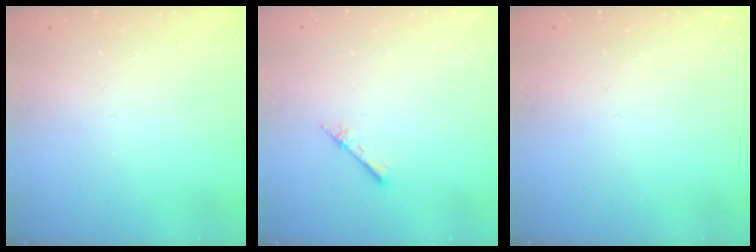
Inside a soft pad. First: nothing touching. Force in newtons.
{"total": 2.6, "press": 2.6, "slide": 0.3}
{"total": 0.0}